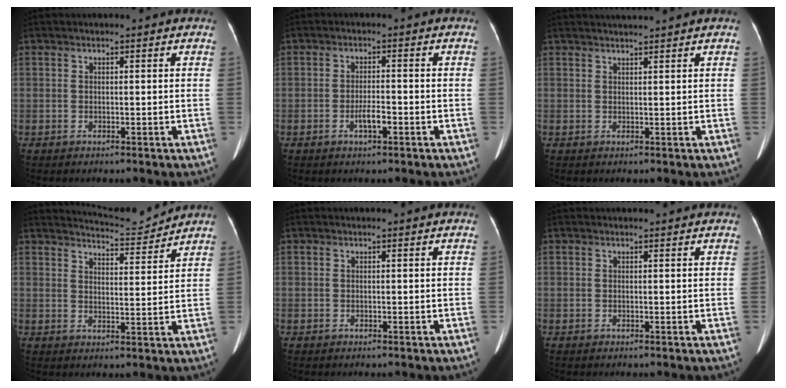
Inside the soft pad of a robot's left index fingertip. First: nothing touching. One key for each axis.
{"total": 2.6, "fx": -1.3, "fy": 0.5, "fz": 2.2, "tx": -0.042, "ty": 0.000, "tz": -0.023}
{"total": 2.4, "fx": 2.2, "fy": -0.8, "fz": 0.6, "tx": -0.007, "ty": 0.012, "tz": 0.038}
{"total": 6.1, "fx": 6.0, "fy": -0.9, "fz": -0.5, "tx": -0.010, "ty": -0.011, "tz": 0.094}
{"total": 0.0}
{"total": 1.8, "fx": 1.8, "fy": 0.1, "fz": 0.4, "tx": -0.008, "ty": 0.014, "tz": 0.021}